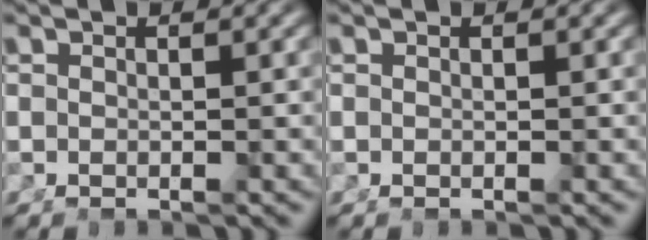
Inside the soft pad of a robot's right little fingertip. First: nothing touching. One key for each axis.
{"total": 0.0}